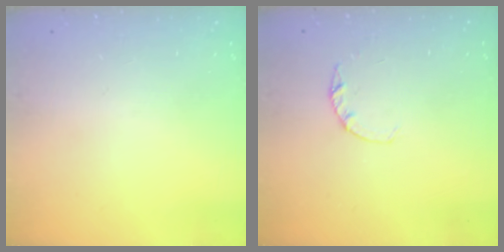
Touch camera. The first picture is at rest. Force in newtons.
{"total": 2.2, "press": 2.2, "slide": 0.4}